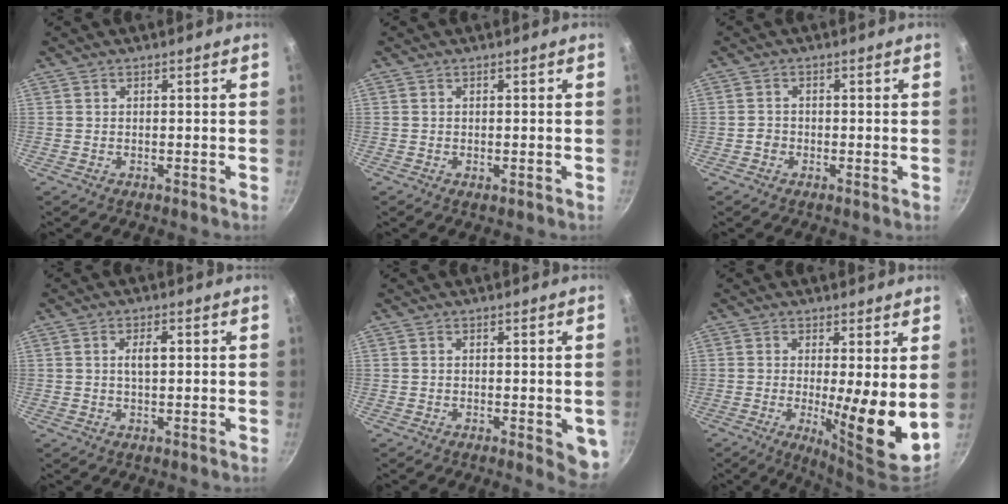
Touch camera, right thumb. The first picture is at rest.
{"total": 0.7, "force": [-0.1, 0.4, 0.6], "torque": [-0.007, -0.001, -0.002]}
{"total": 1.4, "force": [-0.6, 1.2, 0.5], "torque": [-0.001, 0.005, -0.013]}
{"total": 3.2, "force": [0.4, 1.5, 2.8], "torque": [-0.041, 0.009, 0.007]}
{"total": 5.2, "force": [-1.0, 2.2, 4.6], "torque": [-0.042, -0.003, -0.012]}
{"total": 10.5, "force": [0.0, 1.8, 10.4], "torque": [-0.160, -0.027, 0.000]}